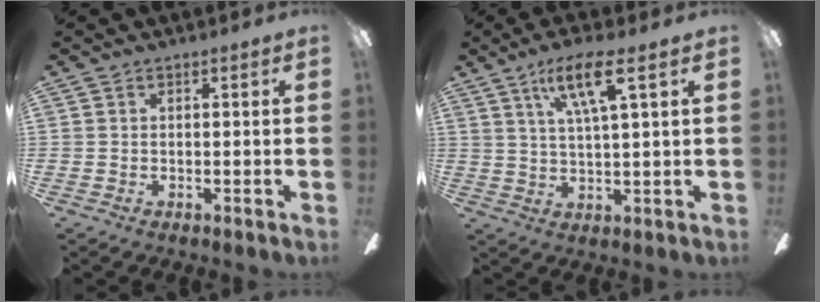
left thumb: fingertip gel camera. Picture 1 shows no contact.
{"total": 9.4, "force": [4.9, 1.8, 7.9], "torque": [-0.145, -0.005, 0.080]}